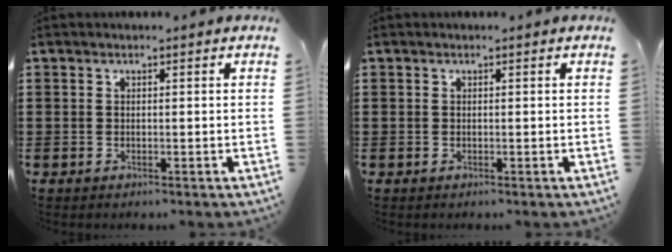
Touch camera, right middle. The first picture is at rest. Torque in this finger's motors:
{"motor_torque": [0.00, 0.00, 0.13, -0.01]}